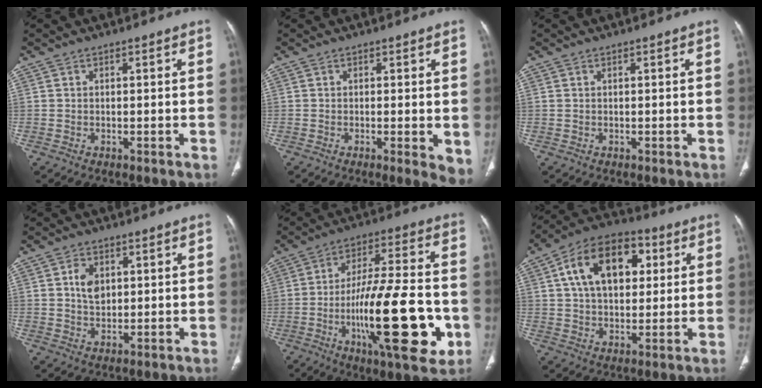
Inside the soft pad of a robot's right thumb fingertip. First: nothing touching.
{"total": 4.7, "force": [-0.4, 1.2, 4.5], "torque": [-0.061, -0.014, -0.010]}
{"total": 0.0}
{"total": 4.7, "force": [1.2, 3.4, 3.0], "torque": [-0.039, -0.006, 0.022]}
{"total": 24.5, "force": [-6.8, 7.2, 22.4], "torque": [-0.349, 0.014, -0.095]}
{"total": 17.7, "force": [4.9, 11.1, 12.9], "torque": [-0.183, 0.010, 0.075]}